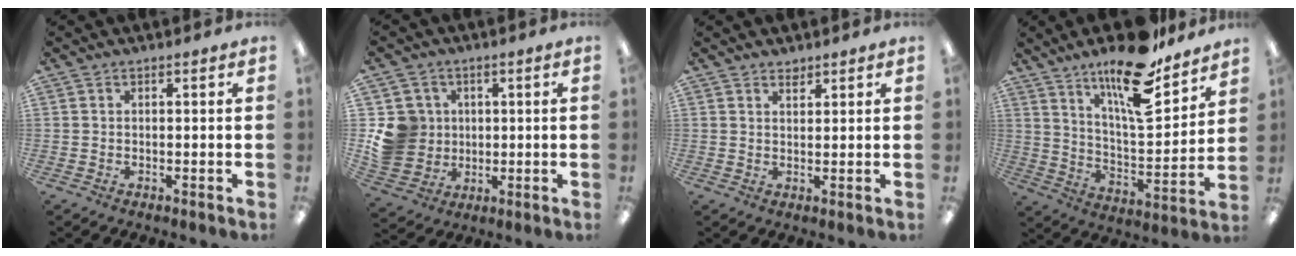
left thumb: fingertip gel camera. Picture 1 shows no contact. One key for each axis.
{"total": 10.7, "fx": 1.3, "fy": 10.3, "fz": 2.8, "tx": -0.067, "ty": 0.006, "tz": 0.035}
{"total": 1.8, "fx": 1.7, "fy": 0.6, "fz": 0.2, "tx": 0.002, "ty": -0.007, "tz": 0.031}
{"total": 17.8, "fx": 13.6, "fy": 4.6, "fz": 10.5, "tx": -0.185, "ty": -0.088, "tz": 0.227}